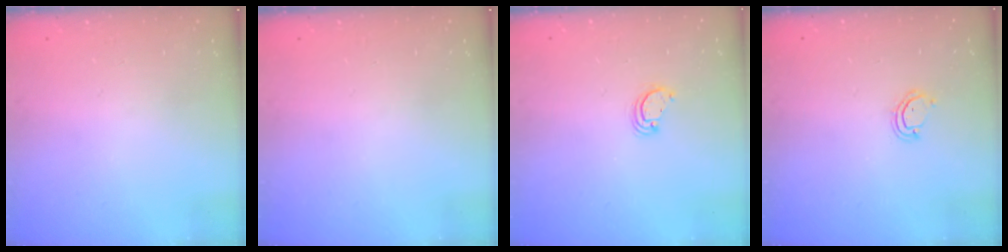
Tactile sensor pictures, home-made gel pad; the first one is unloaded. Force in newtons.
{"total": 0.0}
{"total": 3.5, "press": 3.5, "slide": 0.3}
{"total": 4.0, "press": 4.0, "slide": 0.3}